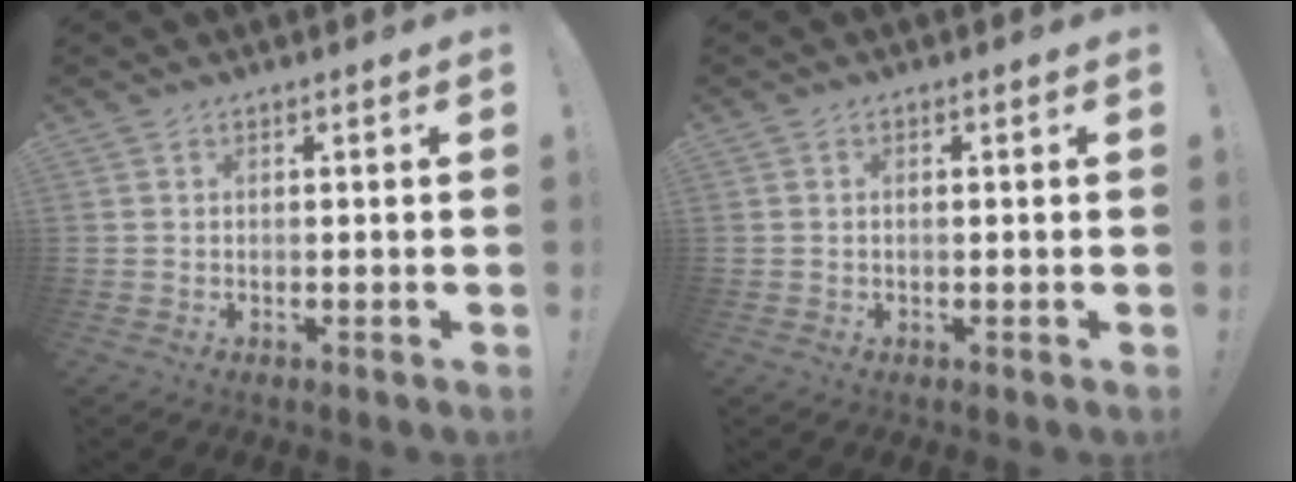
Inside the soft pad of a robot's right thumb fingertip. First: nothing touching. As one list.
[{"total": 0.8, "force": [-0.1, 0.2, 0.8], "torque": [-0.020, 0.004, 0.000]}]